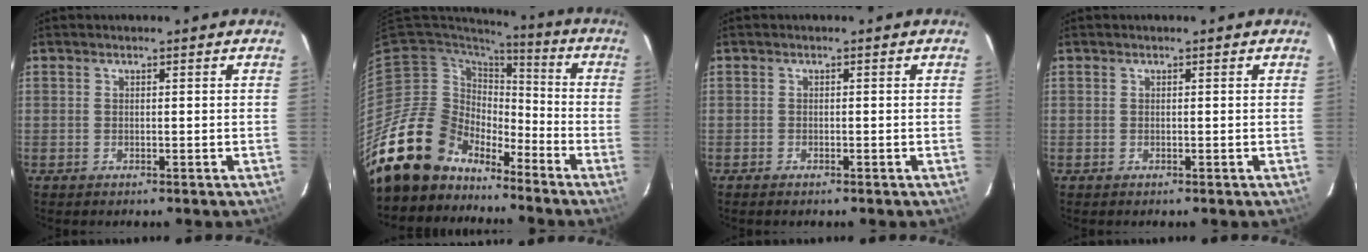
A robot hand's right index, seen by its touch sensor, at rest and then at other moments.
{"total": 17.2, "force": [-13.8, 9.6, 3.7], "torque": [-0.088, 0.021, -0.240]}
{"total": 0.8, "force": [-0.7, 0.3, 0.3], "torque": [-0.008, -0.002, -0.015]}
{"total": 0.0}